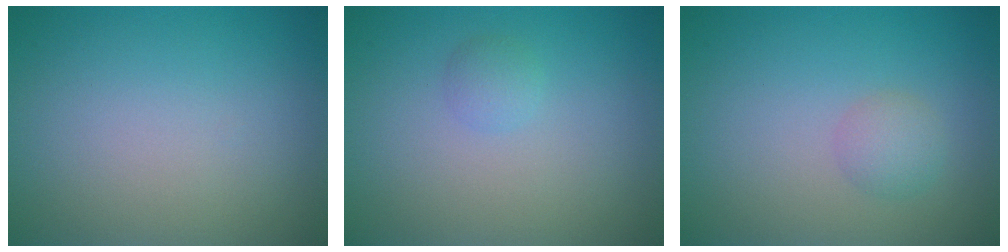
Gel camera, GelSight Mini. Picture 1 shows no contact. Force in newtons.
{"total": 1.1, "press": 1.1, "slide": 0.1}
{"total": 1.7, "press": 1.7, "slide": 0.0}